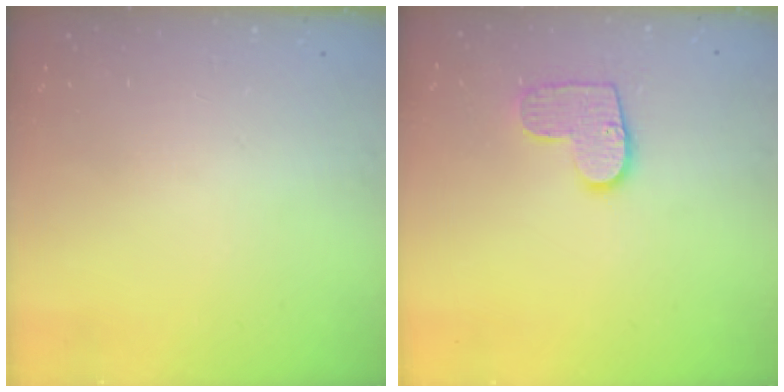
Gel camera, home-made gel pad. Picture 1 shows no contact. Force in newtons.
{"total": 9.8, "press": 9.8, "slide": 0.4}